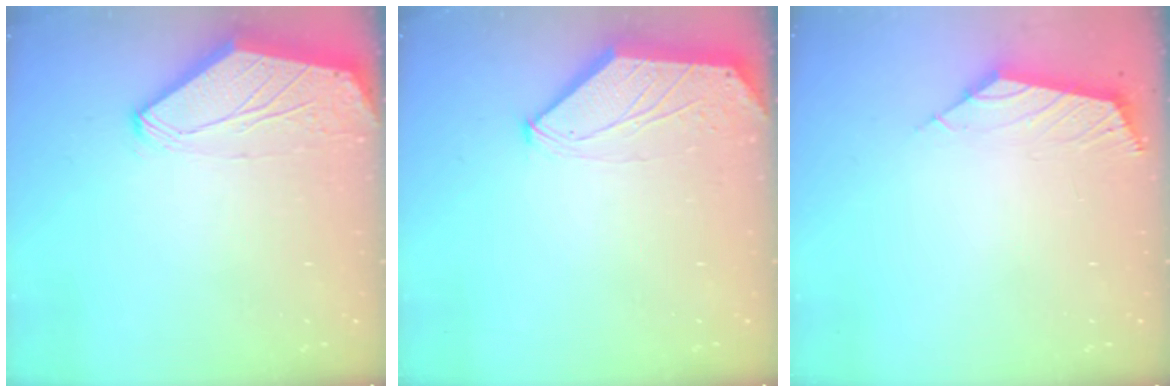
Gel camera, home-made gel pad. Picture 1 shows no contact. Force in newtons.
{"total": 0.0}
{"total": 3.0, "press": 3.0, "slide": 0.7}